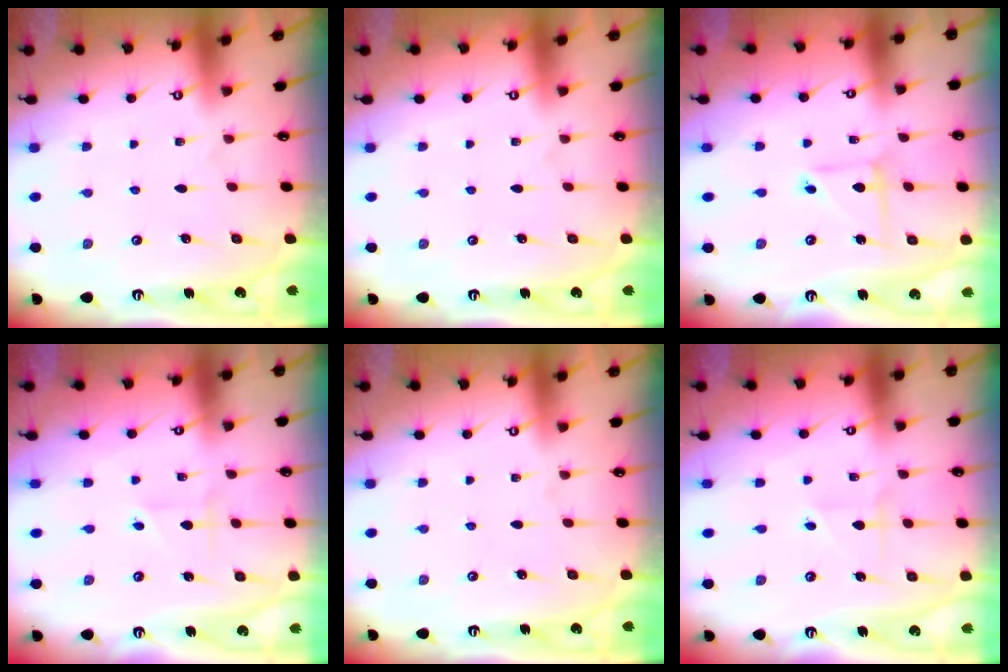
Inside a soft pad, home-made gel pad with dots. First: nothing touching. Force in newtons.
{"total": 0.0}
{"total": 4.8, "press": 4.7, "slide": 0.5}
{"total": 1.8, "press": 1.7, "slide": 0.4}
{"total": 0.0}
{"total": 2.9, "press": 2.9, "slide": 0.3}